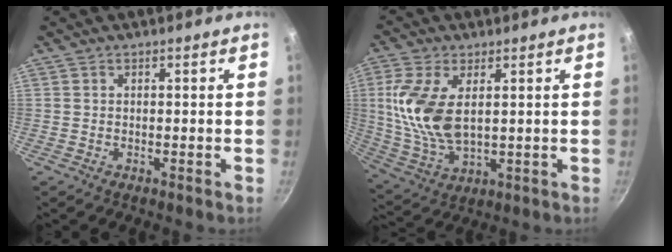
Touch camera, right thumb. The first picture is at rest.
{"total": 13.4, "force": [2.5, 7.1, 11.1], "torque": [-0.221, -0.009, 0.058]}